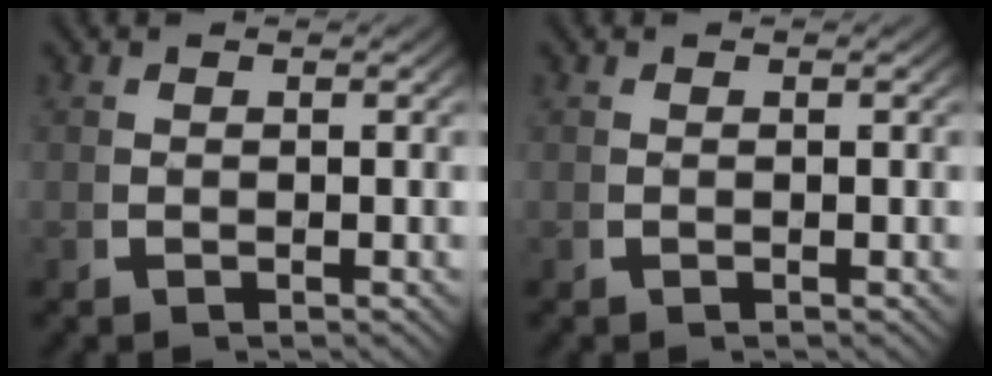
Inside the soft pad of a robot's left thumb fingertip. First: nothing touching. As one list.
[{"total": 0.0}]